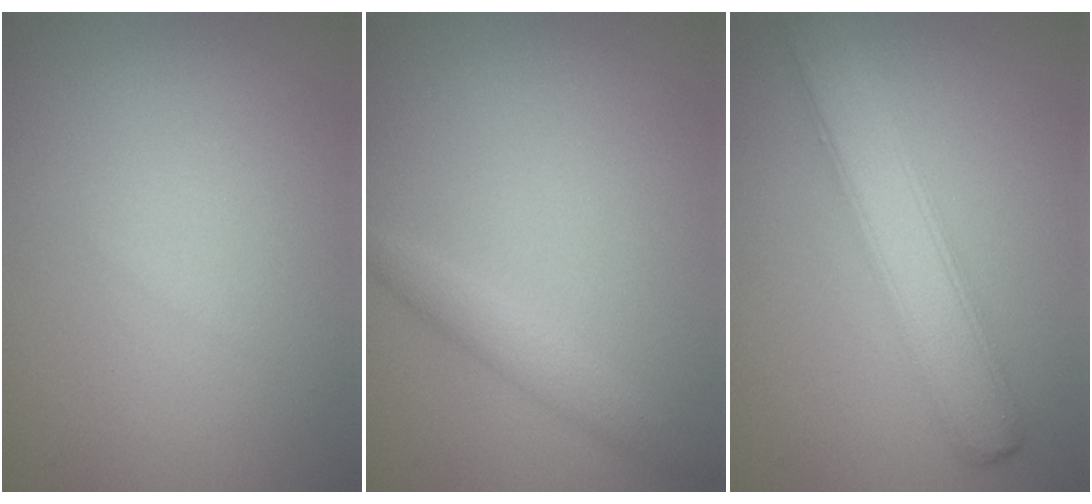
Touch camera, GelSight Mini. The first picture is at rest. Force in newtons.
{"total": 1.7, "press": 1.7, "slide": 0.0}
{"total": 4.7, "press": 4.7, "slide": 0.1}